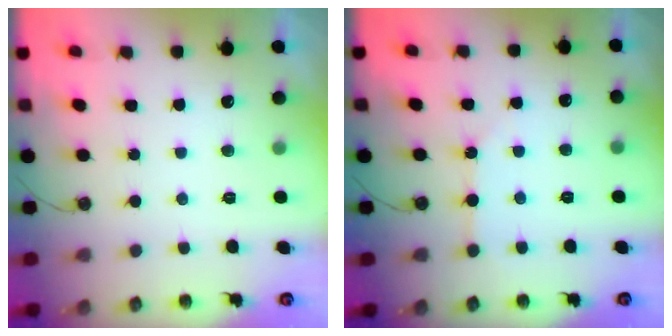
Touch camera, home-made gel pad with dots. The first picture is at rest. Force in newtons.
{"total": 2.4, "press": 2.4, "slide": 0.4}